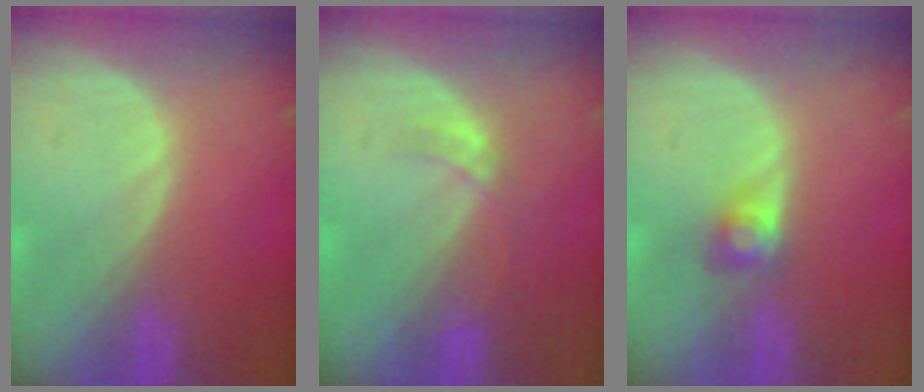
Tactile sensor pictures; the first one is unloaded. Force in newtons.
{"total": 2.7, "press": 2.4, "slide": 1.3}
{"total": 2.7, "press": 2.5, "slide": 1.0}